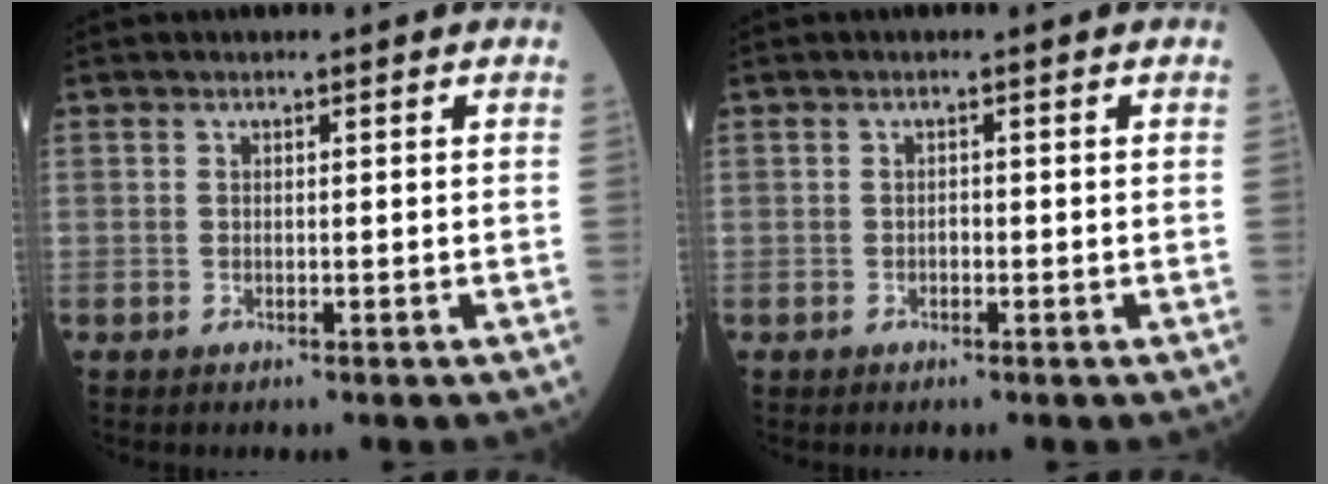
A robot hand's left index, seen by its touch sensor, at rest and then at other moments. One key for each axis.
{"total": 0.7, "fx": -0.6, "fy": 0.2, "fz": 0.3, "tx": -0.003, "ty": -0.003, "tz": -0.012}